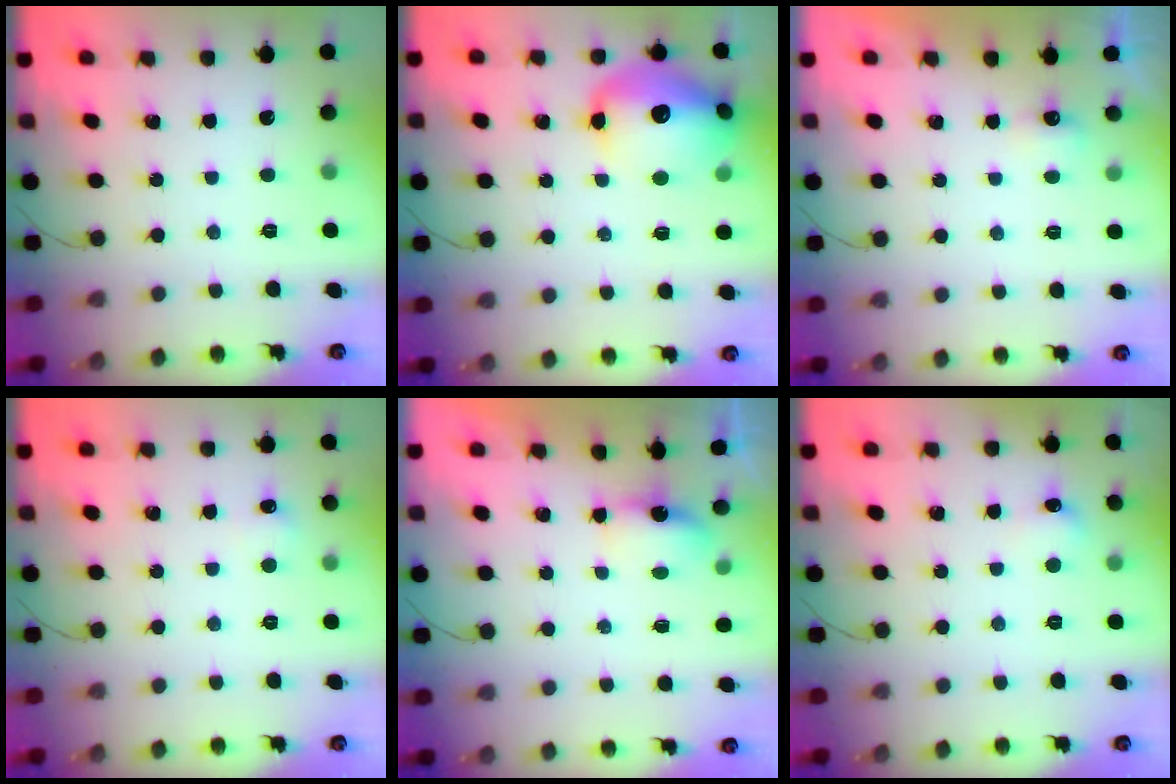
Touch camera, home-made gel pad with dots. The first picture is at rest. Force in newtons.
{"total": 16.4, "press": 16.1, "slide": 2.9}
{"total": 2.9, "press": 2.8, "slide": 0.8}
{"total": 4.6, "press": 4.4, "slide": 1.4}
{"total": 3.9, "press": 3.9, "slide": 0.7}
{"total": 5.8, "press": 5.5, "slide": 1.7}